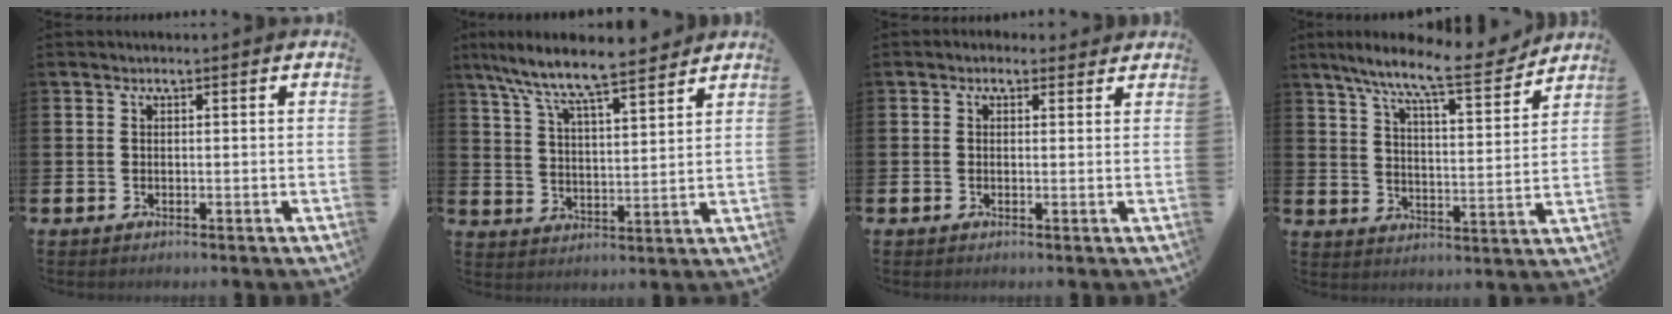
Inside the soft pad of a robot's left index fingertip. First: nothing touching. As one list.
[{"total": 8.4, "force": [7.9, 0.7, 2.8], "torque": [-0.088, -0.052, 0.141]}, {"total": 1.1, "force": [0.6, 0.8, 0.3], "torque": [-0.004, 0.009, 0.010]}, {"total": 10.1, "force": [8.7, 0.7, 5.1], "torque": [-0.113, -0.056, 0.143]}]